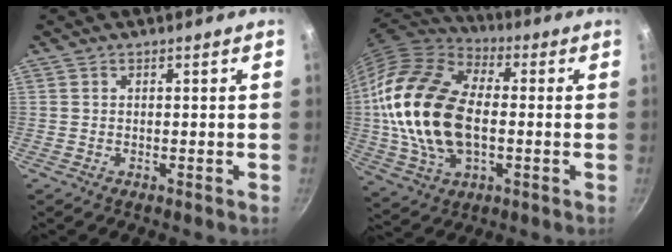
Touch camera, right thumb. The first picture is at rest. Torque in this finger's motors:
{"motor_torque": [-0.73, 2.20, 2.36, -0.41, 0.58]}